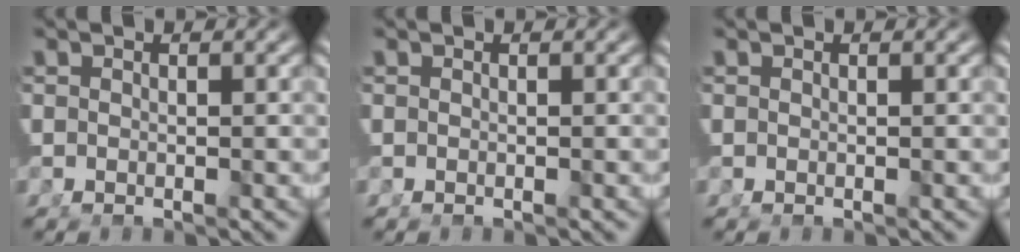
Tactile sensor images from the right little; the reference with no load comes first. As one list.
[{"total": 0.0}, {"total": 0.0}]